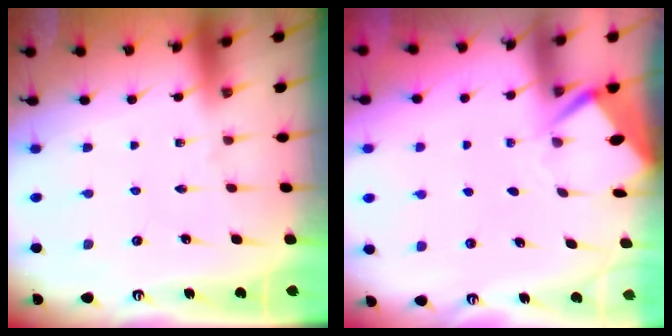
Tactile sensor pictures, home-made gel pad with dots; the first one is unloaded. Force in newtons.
{"total": 3.8, "press": 3.8, "slide": 0.1}